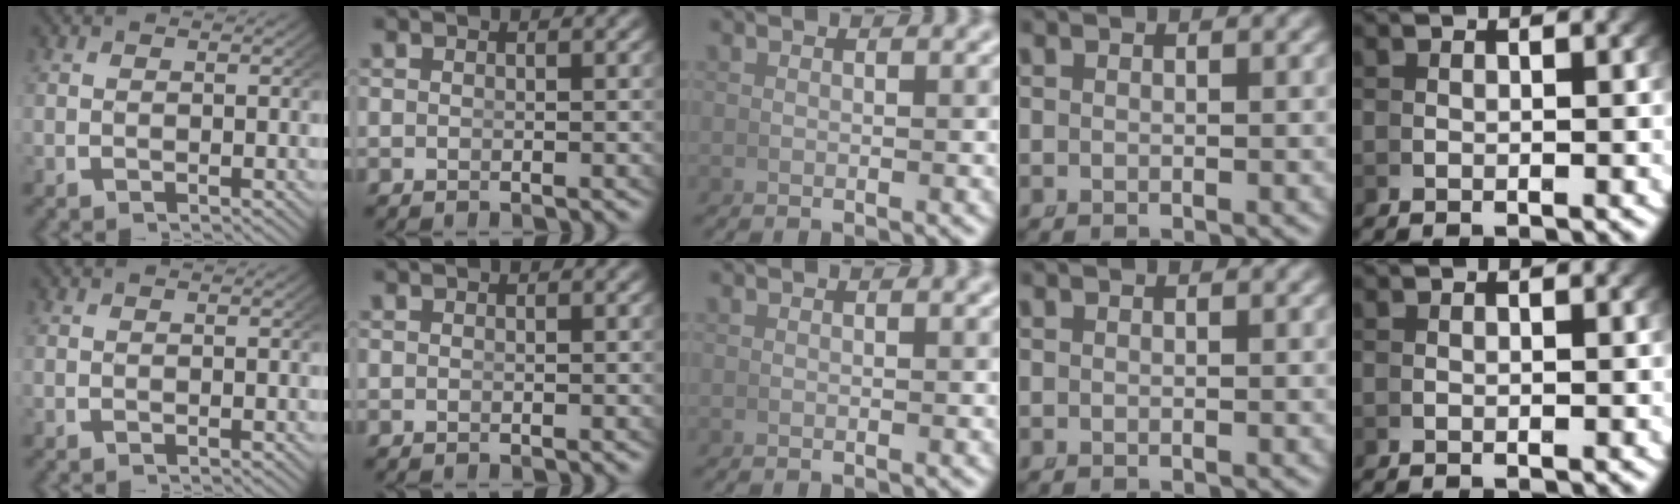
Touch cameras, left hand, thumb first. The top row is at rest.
{}